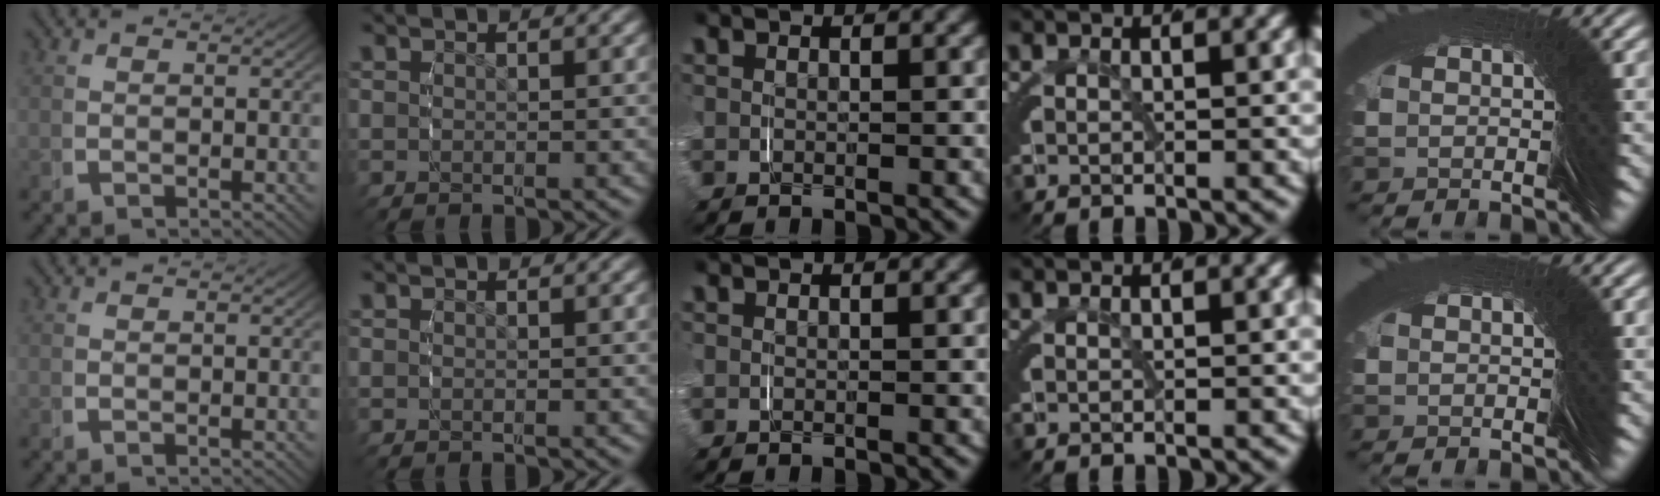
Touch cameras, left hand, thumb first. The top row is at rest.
{}